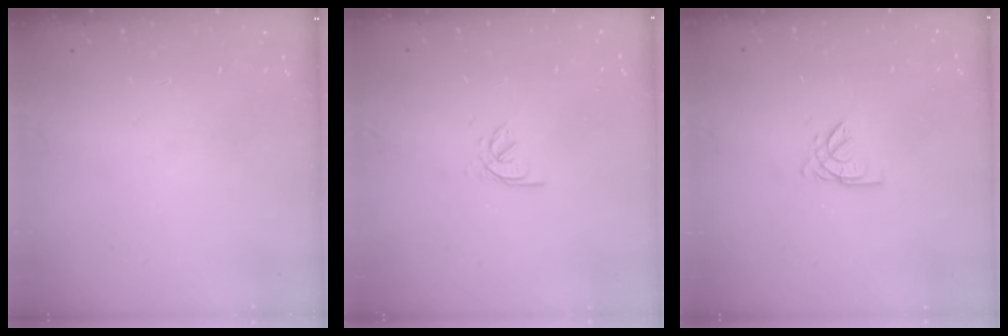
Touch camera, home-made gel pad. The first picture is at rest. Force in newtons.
{"total": 2.2, "press": 2.2, "slide": 0.4}
{"total": 2.6, "press": 2.6, "slide": 0.1}